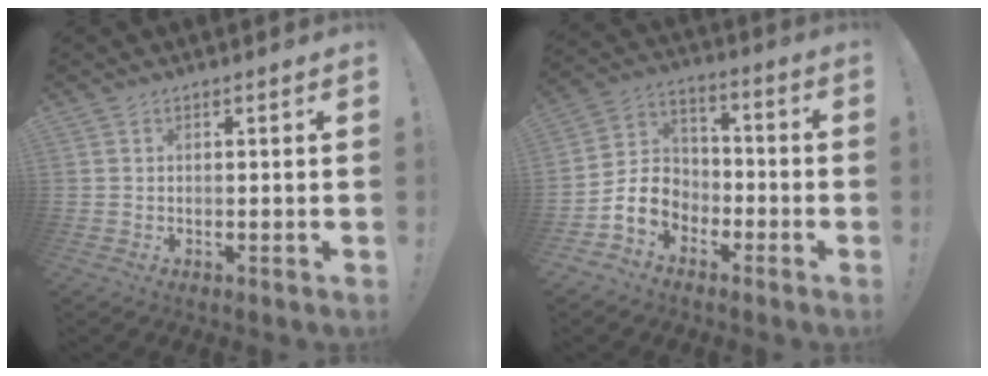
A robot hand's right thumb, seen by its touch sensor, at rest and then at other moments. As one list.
[{"total": 10.8, "force": [-5.2, 8.3, 4.4], "torque": [-0.078, 0.030, -0.091]}]